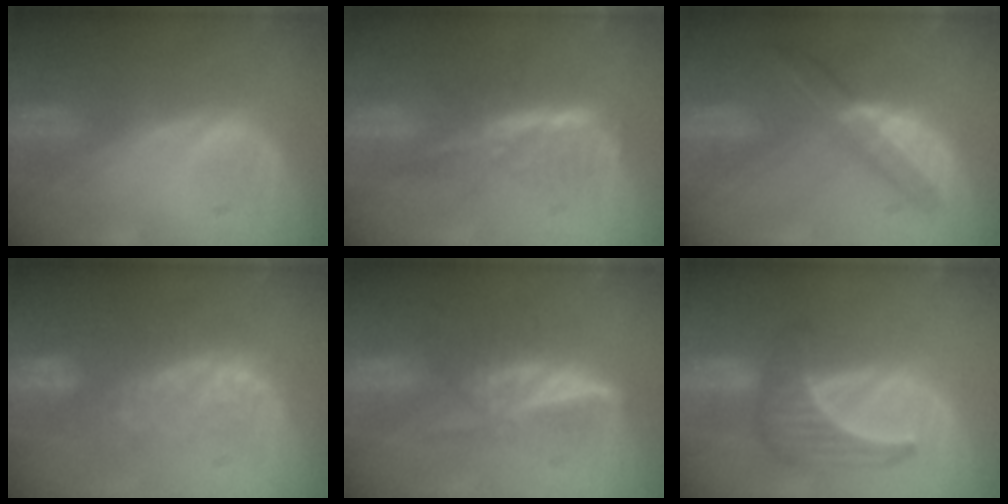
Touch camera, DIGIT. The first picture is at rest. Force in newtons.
{"total": 6.0, "press": 5.2, "slide": 2.9}
{"total": 6.4, "press": 5.6, "slide": 3.2}
{"total": 8.9, "press": 7.9, "slide": 4.2}
{"total": 5.9, "press": 5.4, "slide": 2.4}
{"total": 6.5, "press": 6.3, "slide": 1.7}